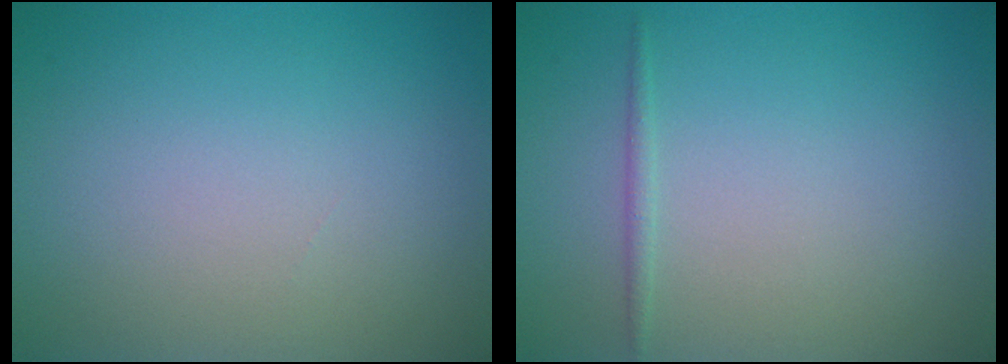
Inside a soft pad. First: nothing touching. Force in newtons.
{"total": 0.7, "press": 0.7, "slide": 0.0}